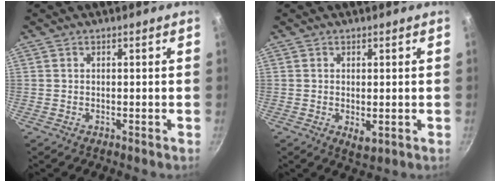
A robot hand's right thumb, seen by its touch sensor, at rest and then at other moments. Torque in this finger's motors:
{"motor_torque": [-0.26, 0.13, -0.25, 0.30, 0.03]}